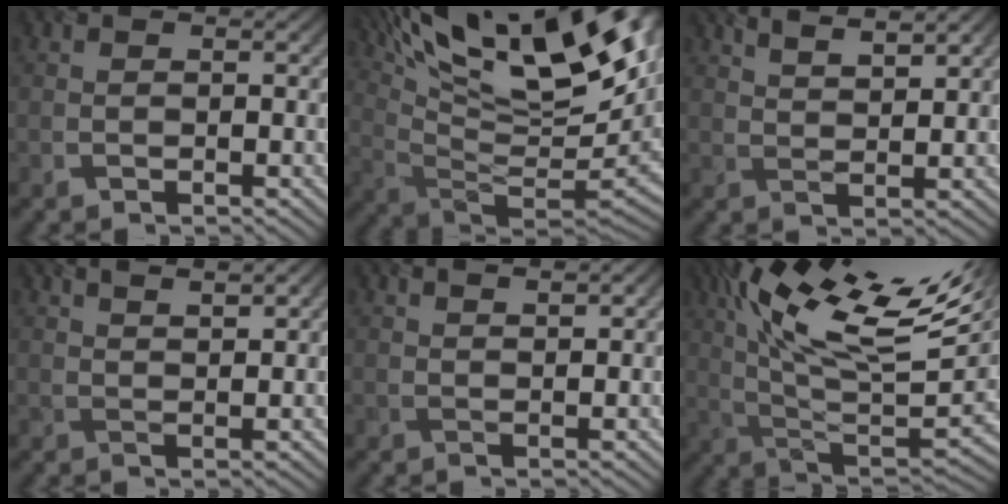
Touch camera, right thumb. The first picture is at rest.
{"total": 22.0, "force": [12.2, 7.2, 16.8], "torque": [-0.265, 0.034, 0.190]}
{"total": 4.7, "force": [3.6, 0.8, 2.8], "torque": [-0.044, 0.005, 0.065]}
{"total": 2.7, "force": [2.1, 0.4, 1.7], "torque": [-0.028, 0.003, 0.041]}
{"total": 1.6, "force": [1.3, 0.1, 0.9], "torque": [-0.021, 0.000, 0.027]}
{"total": 20.2, "force": [9.9, 6.0, 16.6], "torque": [-0.321, 0.033, 0.160]}